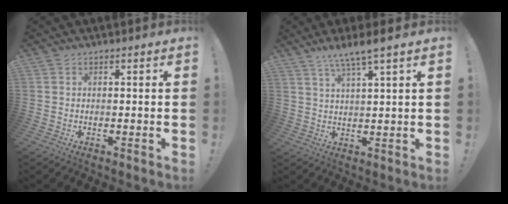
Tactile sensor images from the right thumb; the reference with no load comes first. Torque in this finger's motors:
{"motor_torque": [0.68, 0.78, 0.62, 0.42, 0.00]}